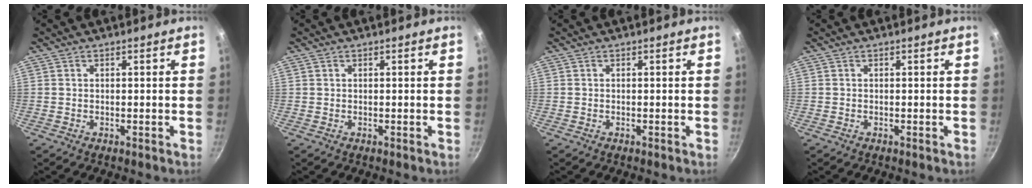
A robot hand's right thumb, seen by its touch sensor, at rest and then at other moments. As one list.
[{"total": 0.0}, {"total": 0.0}, {"total": 0.0}]